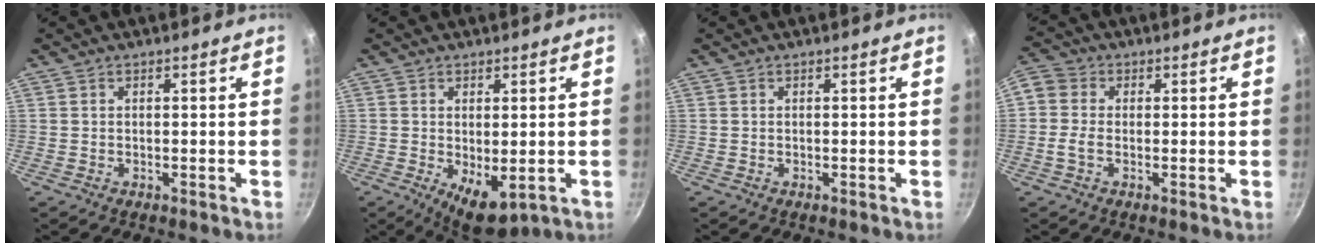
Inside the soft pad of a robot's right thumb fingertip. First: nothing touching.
{"total": 7.0, "force": [-0.9, 3.3, 6.1], "torque": [-0.075, -0.014, 0.001]}
{"total": 0.0}
{"total": 5.8, "force": [-0.6, 4.4, 3.8], "torque": [-0.083, 0.022, -0.027]}